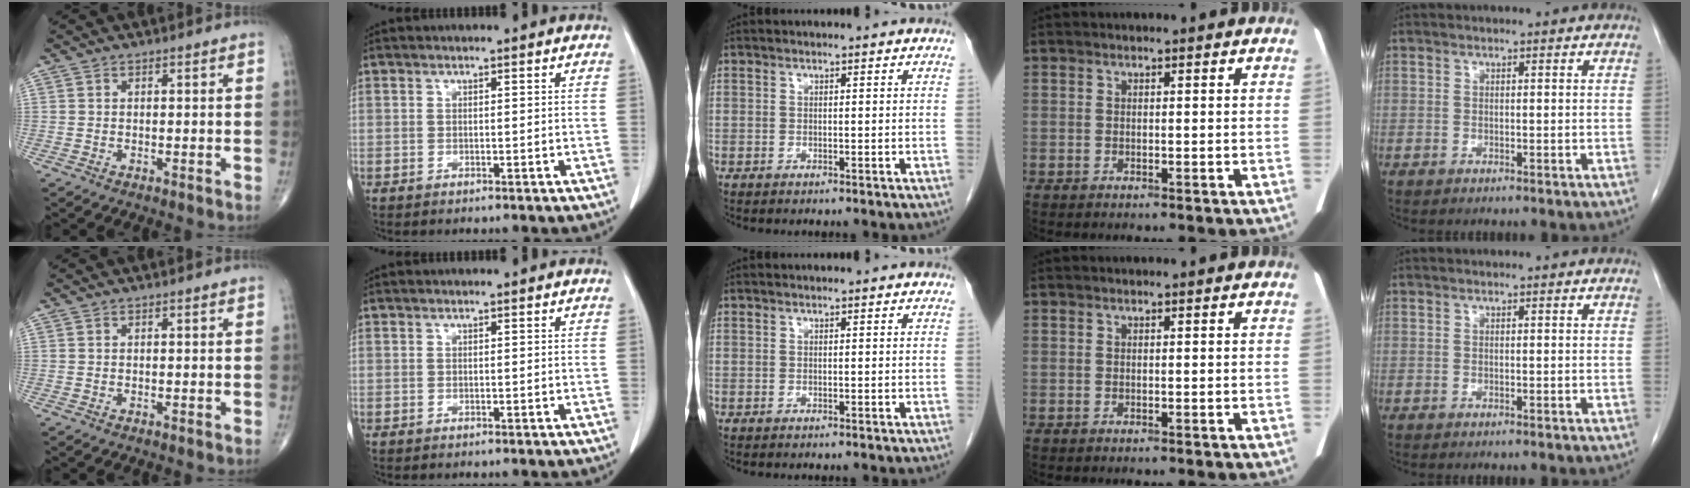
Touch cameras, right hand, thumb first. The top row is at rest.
{}